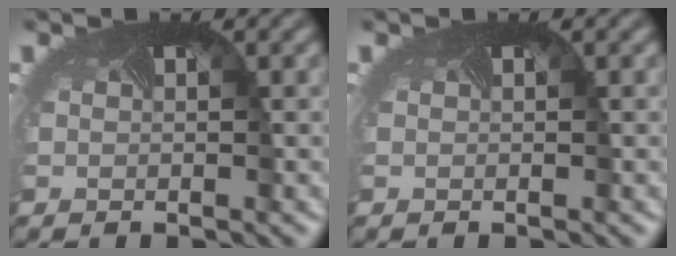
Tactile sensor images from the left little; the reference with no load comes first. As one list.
[{"total": 0.0}]